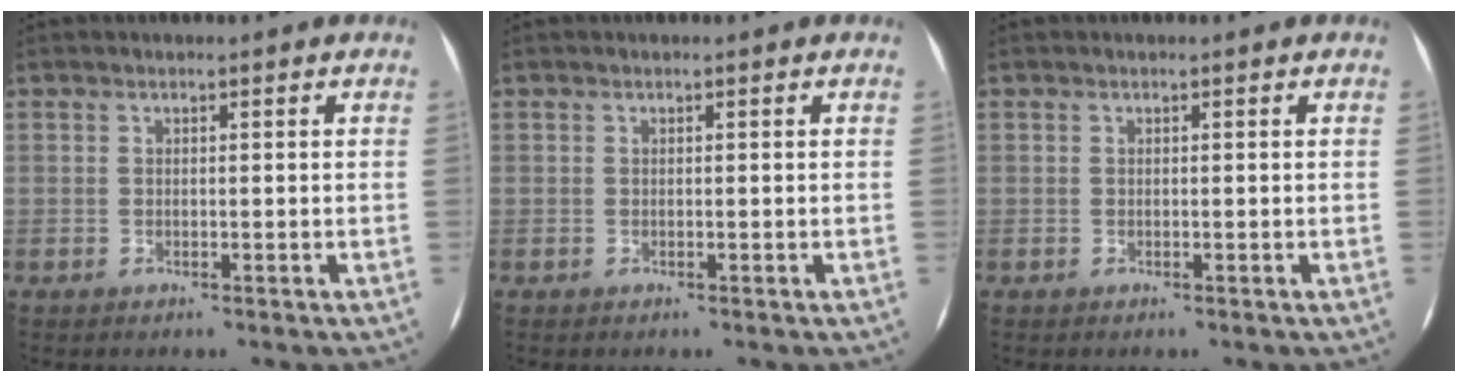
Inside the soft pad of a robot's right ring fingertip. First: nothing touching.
{"total": 0.0}
{"total": 0.0}